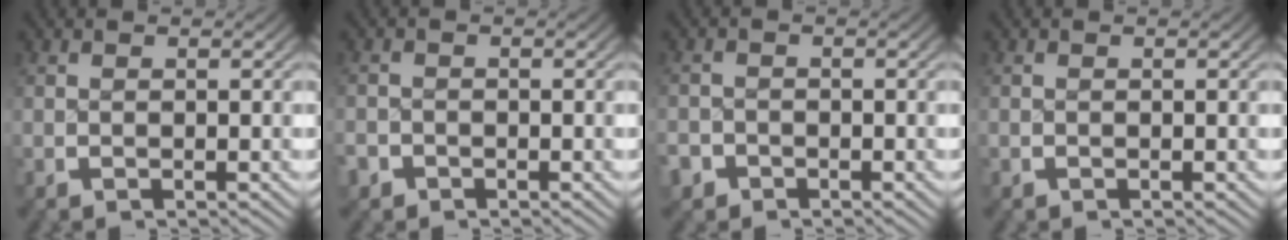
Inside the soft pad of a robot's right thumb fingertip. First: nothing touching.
{"total": 1.7, "force": [-1.2, 1.2, 0.0], "torque": [-0.004, -0.006, -0.022]}
{"total": 2.3, "force": [-1.6, 1.6, 0.0], "torque": [-0.005, -0.011, -0.028]}
{"total": 0.0}